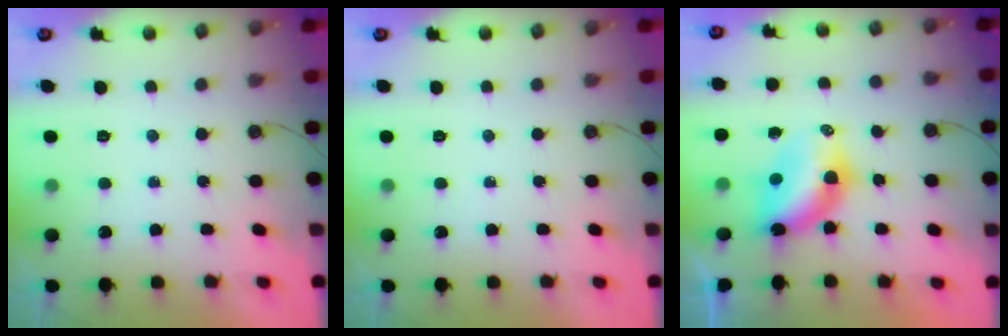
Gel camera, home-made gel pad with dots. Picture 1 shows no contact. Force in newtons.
{"total": 0.0}
{"total": 8.6, "press": 7.8, "slide": 3.6}